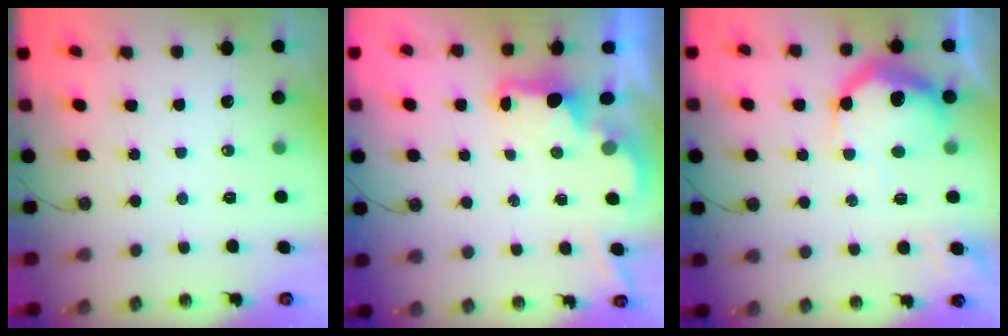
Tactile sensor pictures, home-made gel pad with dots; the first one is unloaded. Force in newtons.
{"total": 2.1, "press": 2.0, "slide": 0.7}
{"total": 20.4, "press": 20.3, "slide": 1.8}